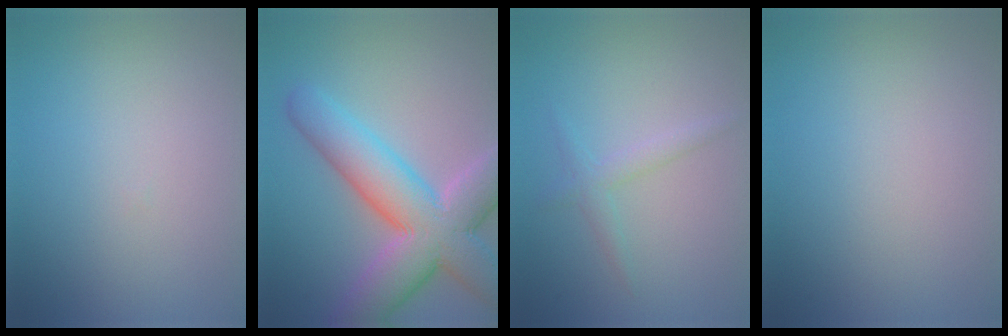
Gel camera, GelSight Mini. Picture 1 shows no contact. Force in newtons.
{"total": 10.3, "press": 10.2, "slide": 1.0}
{"total": 1.5, "press": 1.5, "slide": 0.1}
{"total": 0.0}